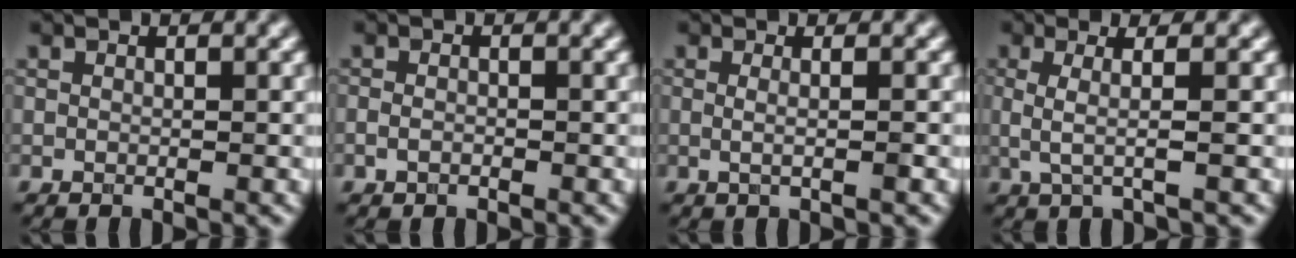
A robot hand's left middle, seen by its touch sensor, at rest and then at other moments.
{"total": 0.9, "force": [-0.4, 0.6, 0.6], "torque": [-0.014, -0.001, -0.009]}
{"total": 2.0, "force": [0.2, 0.8, 1.8], "torque": [-0.019, -0.008, -0.014]}
{"total": 2.9, "force": [0.1, 0.7, 2.8], "torque": [-0.052, -0.002, -0.001]}